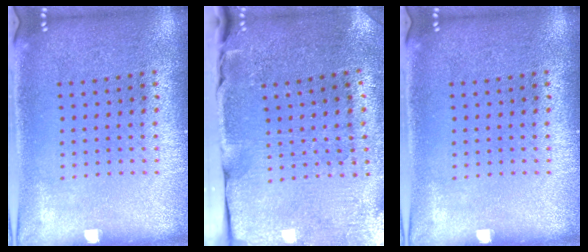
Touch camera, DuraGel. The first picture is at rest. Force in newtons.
{"total": 3.7, "press": 3.6, "slide": 1.1}
{"total": 0.0}